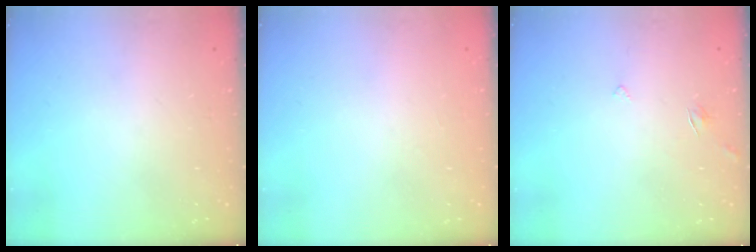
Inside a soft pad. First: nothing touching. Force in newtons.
{"total": 1.7, "press": 1.7, "slide": 0.1}
{"total": 2.8, "press": 2.8, "slide": 0.3}